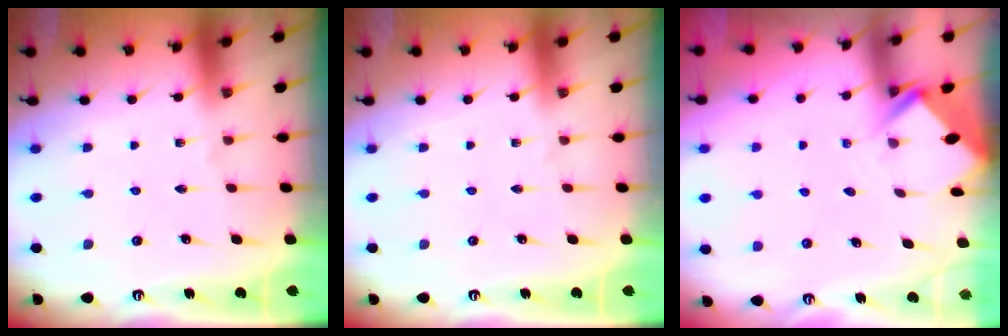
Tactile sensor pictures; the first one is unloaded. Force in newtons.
{"total": 0.0}
{"total": 2.7, "press": 2.7, "slide": 0.2}